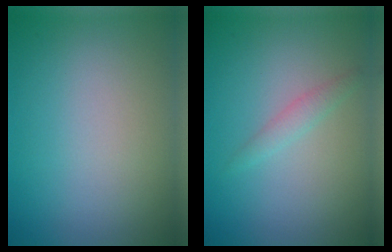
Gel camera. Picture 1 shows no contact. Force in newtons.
{"total": 1.2, "press": 1.2, "slide": 0.0}